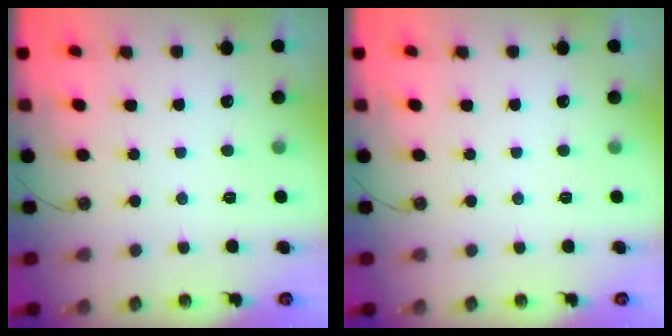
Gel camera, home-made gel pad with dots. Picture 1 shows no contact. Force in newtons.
{"total": 0.0}